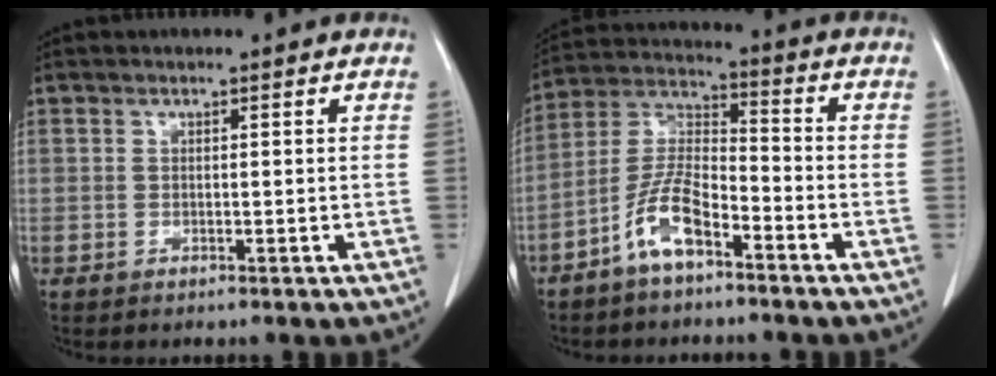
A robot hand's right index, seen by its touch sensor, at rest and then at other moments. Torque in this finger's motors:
{"motor_torque": [1.09, -0.73, 0.30, 0.12]}